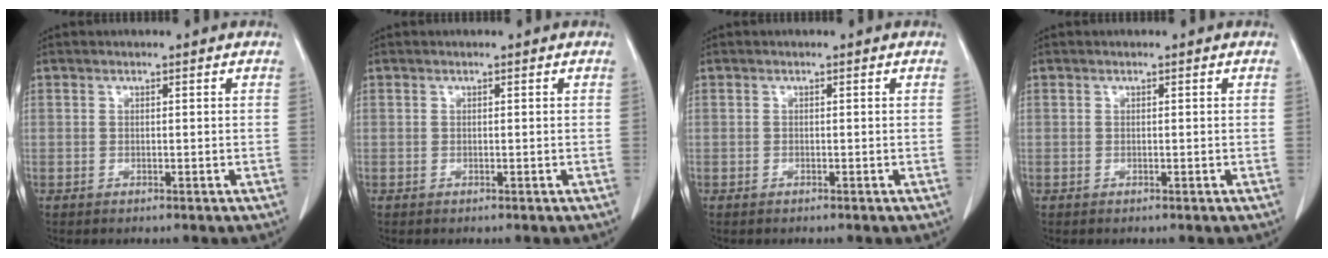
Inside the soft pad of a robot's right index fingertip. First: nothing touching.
{"total": 0.0}
{"total": 0.0}
{"total": 0.0}